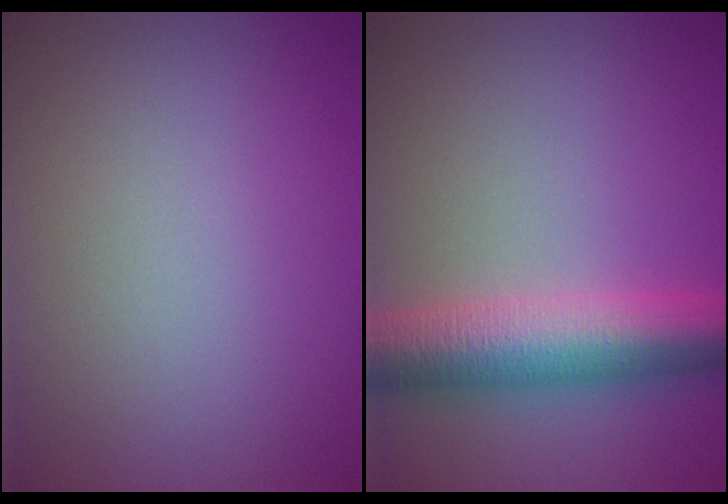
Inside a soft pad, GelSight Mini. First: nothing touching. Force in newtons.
{"total": 7.6, "press": 7.6, "slide": 0.2}